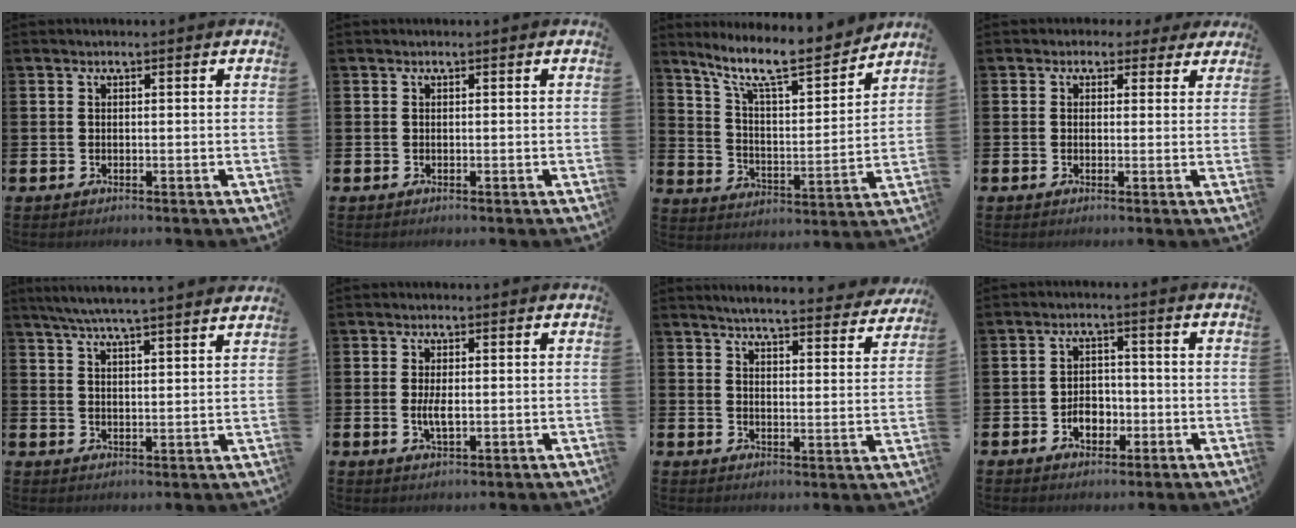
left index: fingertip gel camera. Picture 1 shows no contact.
{"total": 0.0}
{"total": 10.6, "force": [9.1, 1.8, 5.0], "torque": [-0.120, -0.060, 0.154]}
{"total": 1.8, "force": [1.0, 1.5, 0.1], "torque": [0.005, -0.001, 0.010]}
{"total": 5.7, "force": [5.5, -0.4, 1.7], "torque": [-0.055, -0.023, 0.099]}
{"total": 2.8, "force": [0.0, 1.1, 2.6], "torque": [-0.050, 0.001, -0.001]}
{"total": 5.0, "force": [4.9, 0.0, 1.1], "torque": [-0.030, -0.040, 0.082]}
{"total": 3.6, "force": [-1.3, 2.7, 2.1], "torque": [-0.027, -0.002, -0.031]}